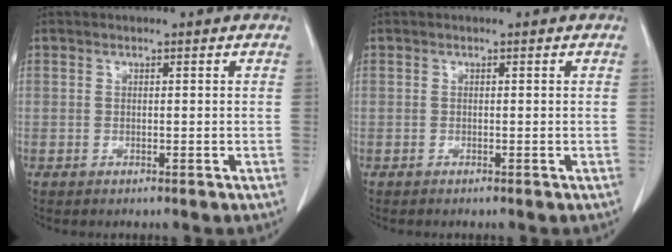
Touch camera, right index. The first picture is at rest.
{"total": 0.0}